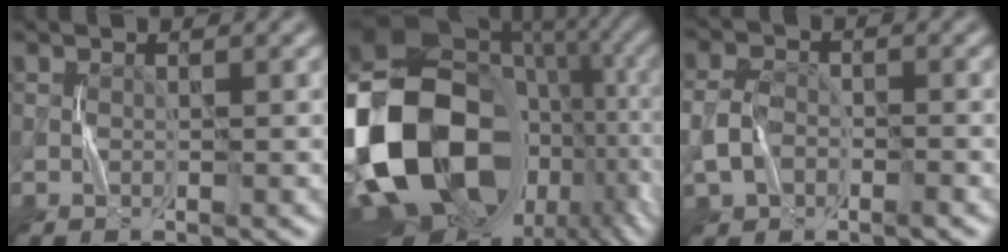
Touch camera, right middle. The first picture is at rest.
{"total": 20.0, "force": [-4.2, 14.0, 13.6], "torque": [-0.281, -0.014, -0.062]}
{"total": 3.3, "force": [-1.2, 2.5, 1.7], "torque": [-0.035, 0.002, -0.027]}